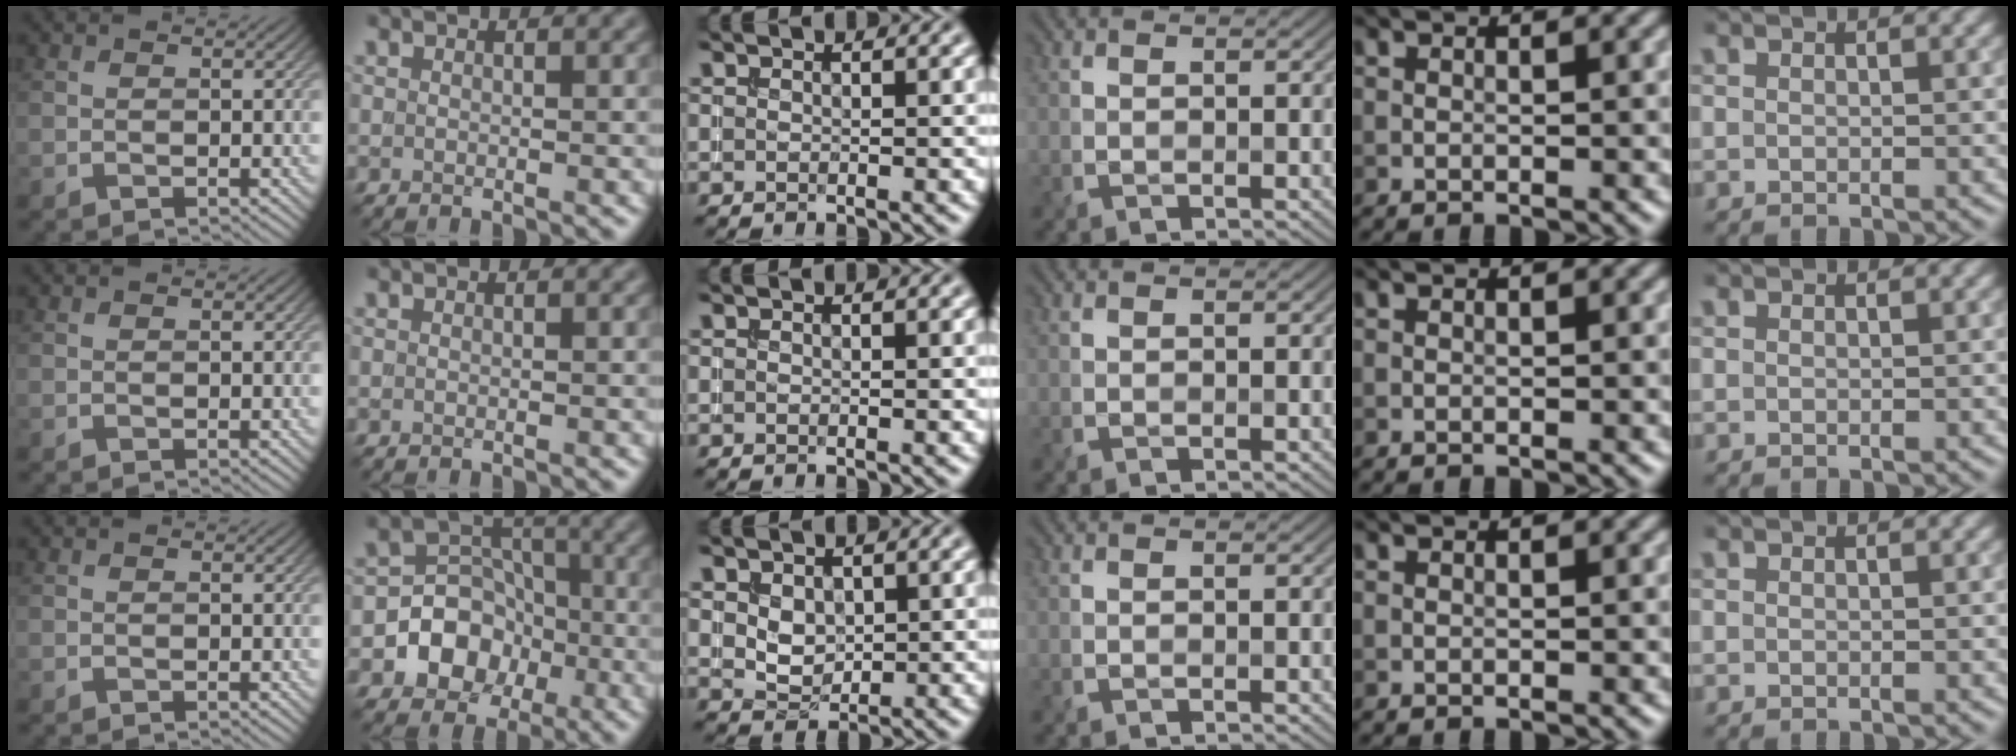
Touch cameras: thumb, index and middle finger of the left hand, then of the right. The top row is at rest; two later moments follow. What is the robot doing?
{"motion": "extract", "object": "drawer"}